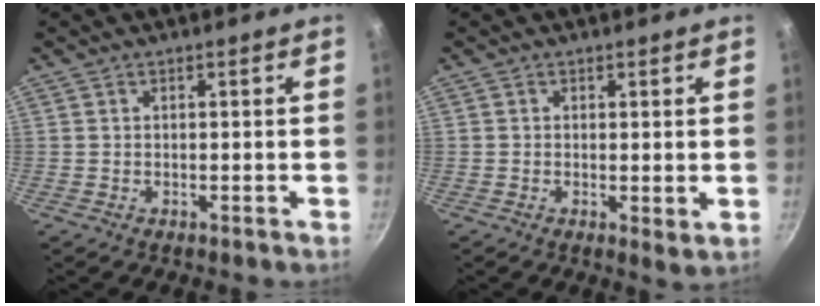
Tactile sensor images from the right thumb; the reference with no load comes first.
{"total": 2.1, "force": [0.3, 0.9, 1.9], "torque": [-0.030, -0.007, 0.003]}